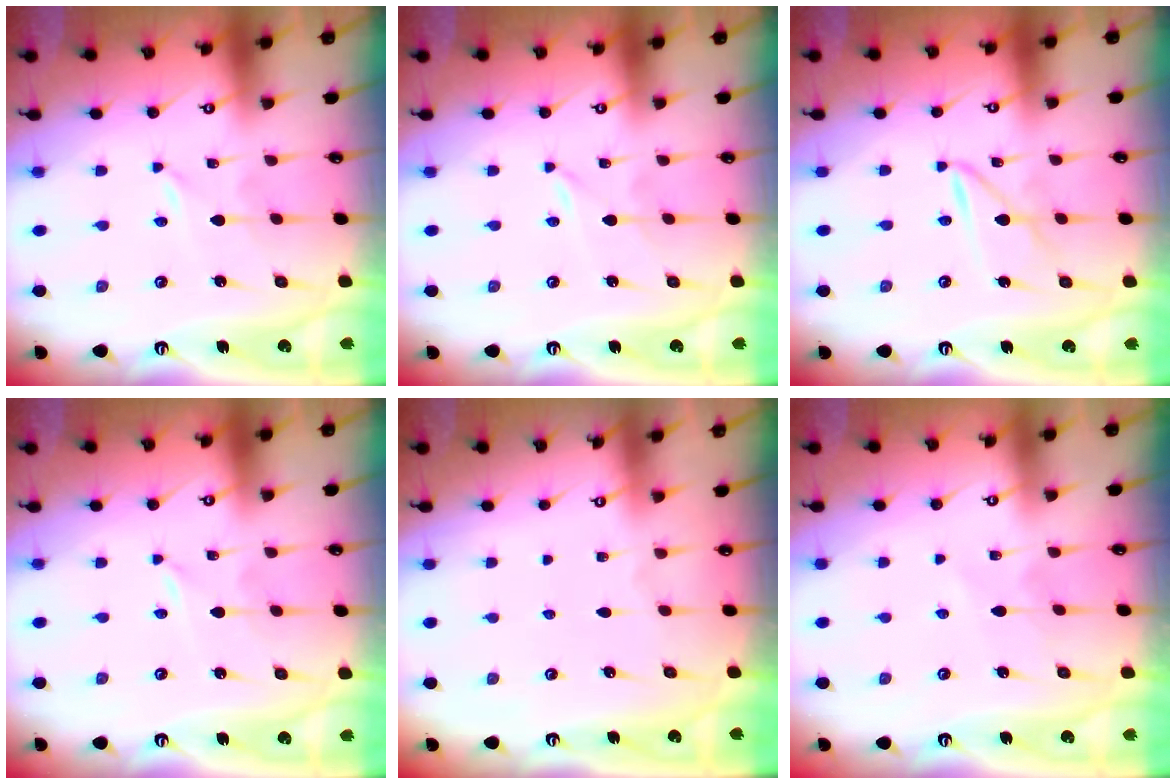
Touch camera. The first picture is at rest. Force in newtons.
{"total": 0.0}
{"total": 3.9, "press": 3.8, "slide": 0.3}
{"total": 0.0}
{"total": 0.5, "press": 0.5, "slide": 0.1}
{"total": 3.9, "press": 3.8, "slide": 0.5}